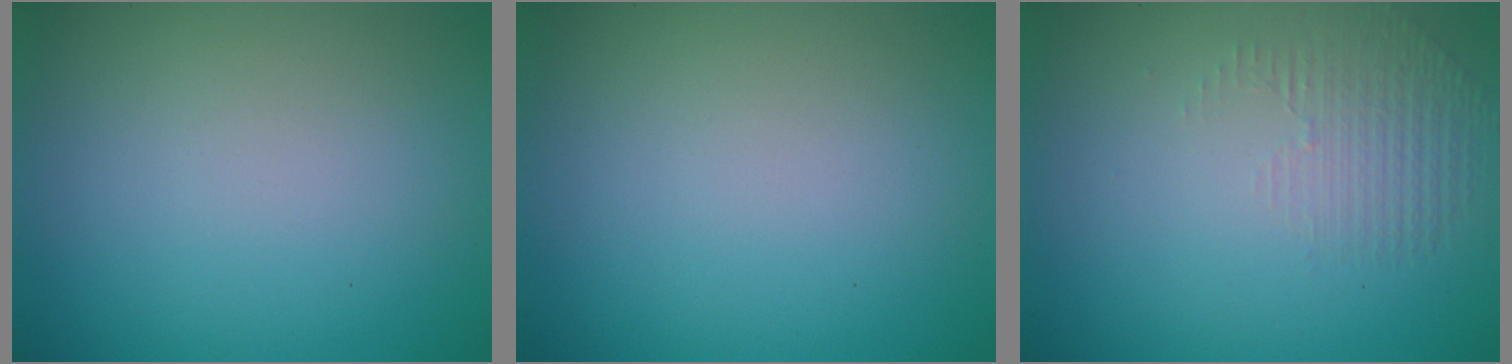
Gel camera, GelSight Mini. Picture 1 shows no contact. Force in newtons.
{"total": 0.0}
{"total": 1.4, "press": 0.3, "slide": 1.4}